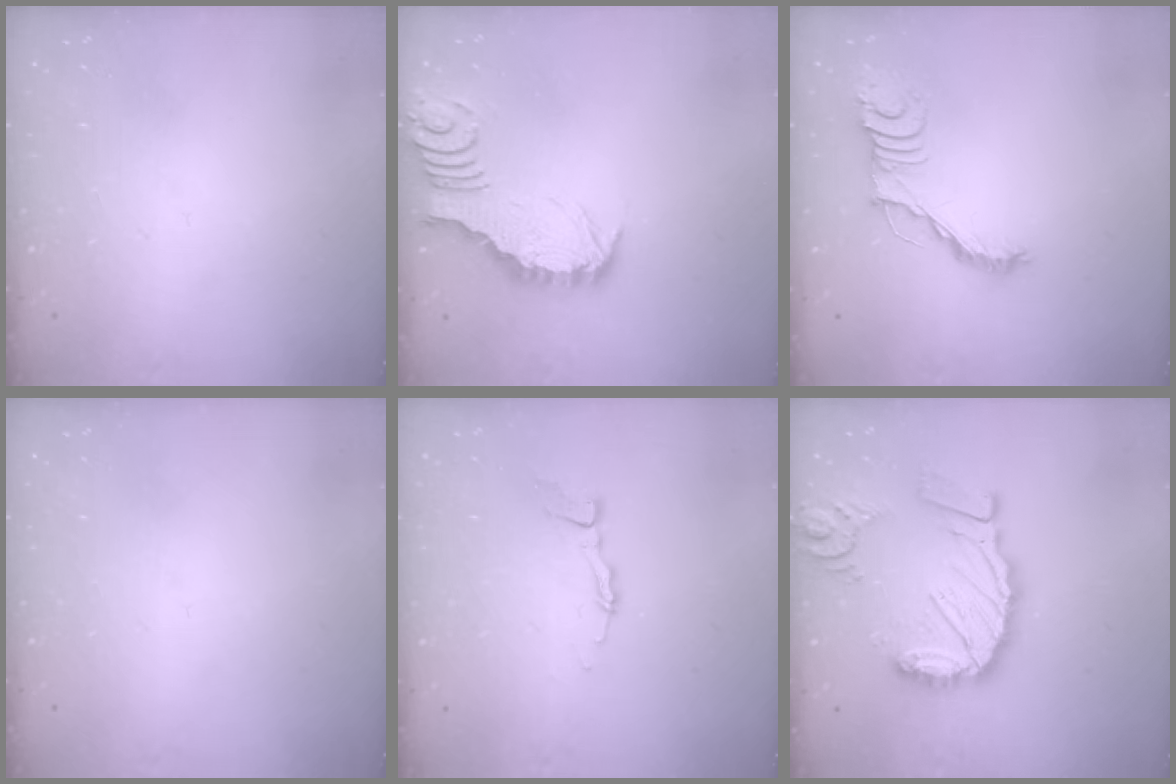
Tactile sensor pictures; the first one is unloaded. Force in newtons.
{"total": 3.1, "press": 3.1, "slide": 0.4}
{"total": 12.5, "press": 12.4, "slide": 1.1}
{"total": 0.0}
{"total": 3.9, "press": 3.8, "slide": 0.3}
{"total": 19.2, "press": 19.0, "slide": 2.2}